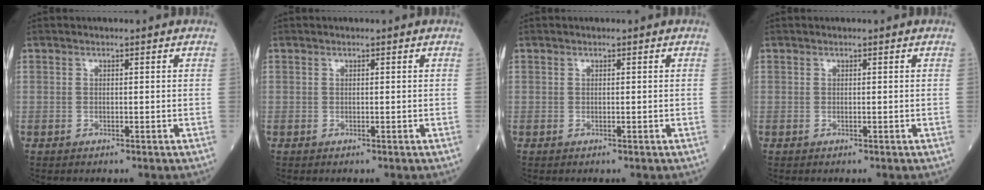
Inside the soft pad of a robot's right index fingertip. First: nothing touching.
{"total": 0.0}
{"total": 0.0}
{"total": 0.0}